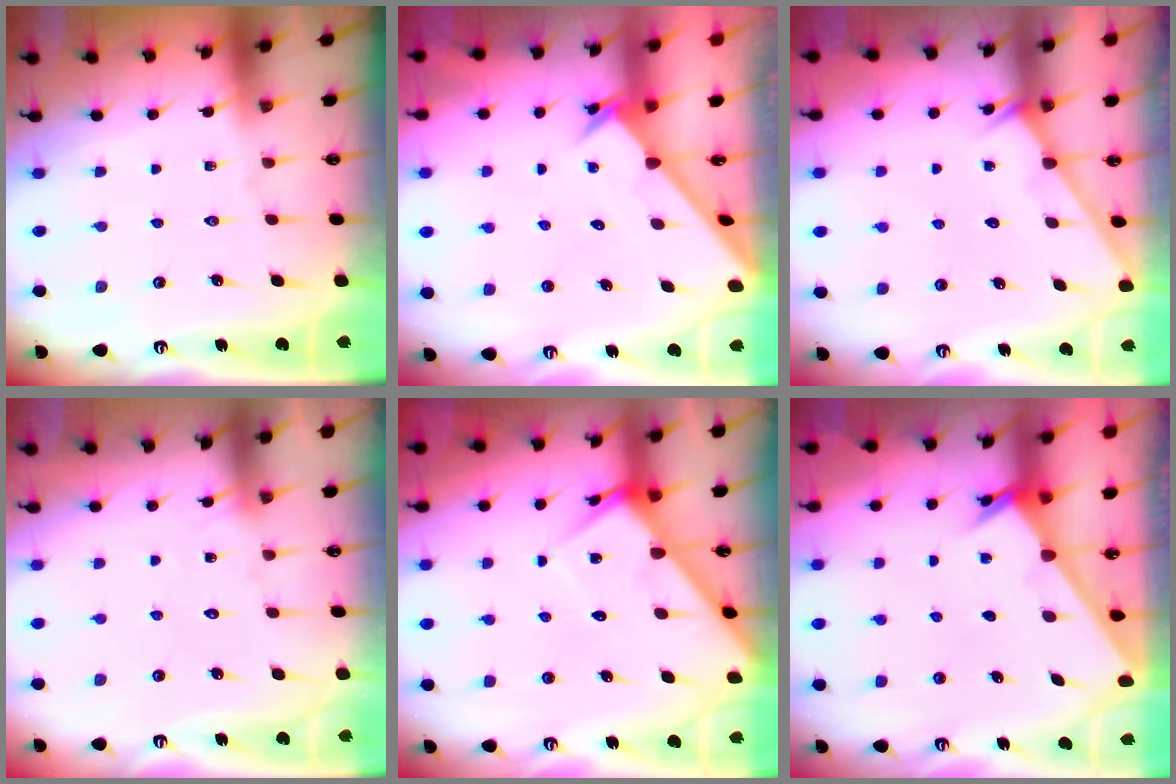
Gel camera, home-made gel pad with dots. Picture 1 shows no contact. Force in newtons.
{"total": 2.5, "press": 2.5, "slide": 0.2}
{"total": 0.9, "press": 0.8, "slide": 0.2}
{"total": 6.2, "press": 6.1, "slide": 0.4}
{"total": 5.4, "press": 5.4, "slide": 0.5}
{"total": 2.4, "press": 2.3, "slide": 0.2}